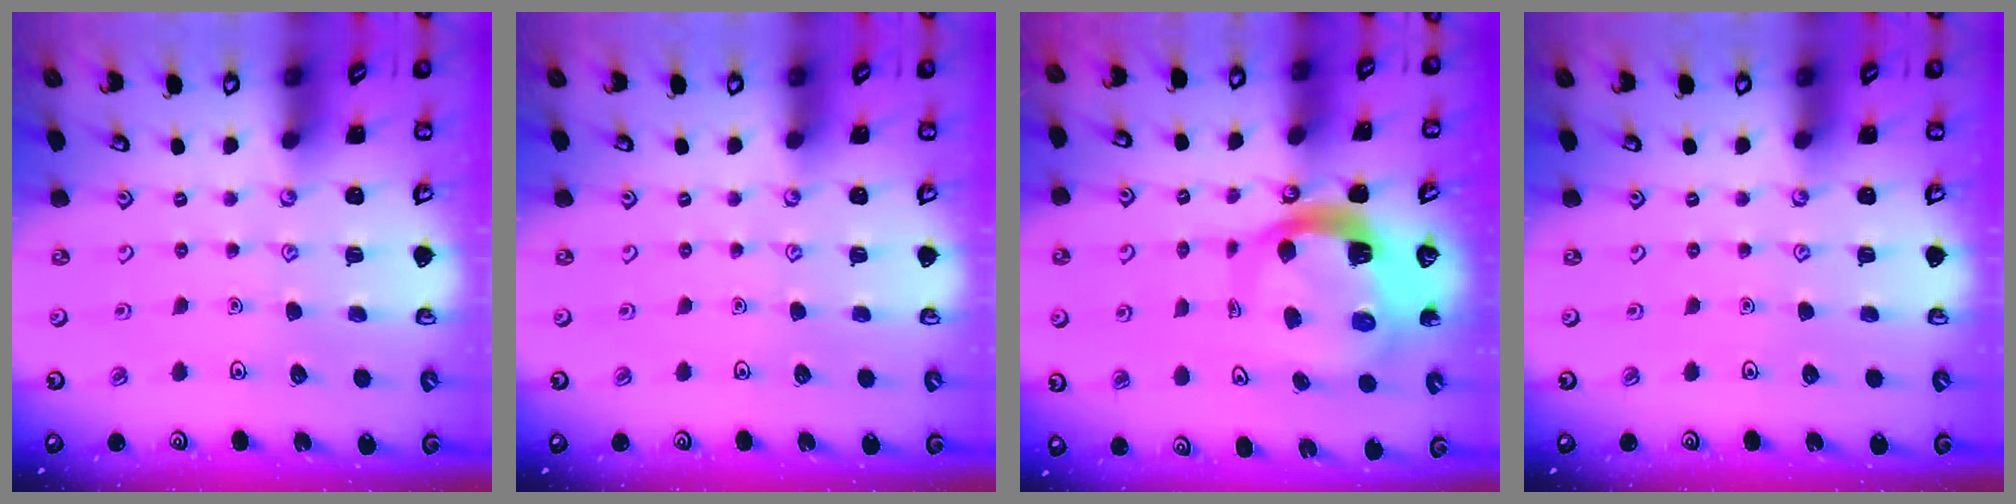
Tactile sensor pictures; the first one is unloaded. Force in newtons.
{"total": 0.0}
{"total": 8.4, "press": 8.3, "slide": 0.9}
{"total": 0.0}